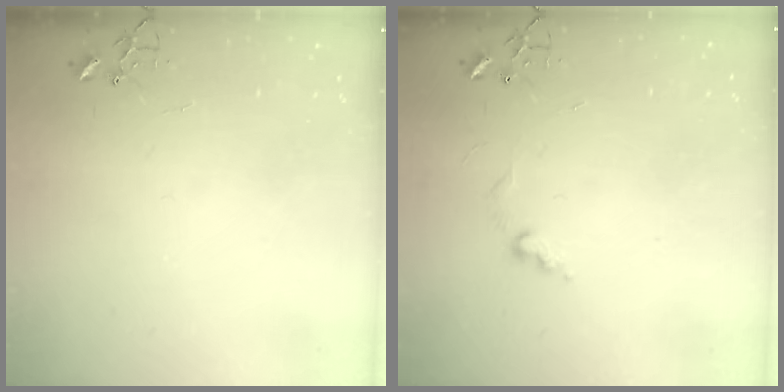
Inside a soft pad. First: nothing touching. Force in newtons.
{"total": 6.0, "press": 5.9, "slide": 0.7}